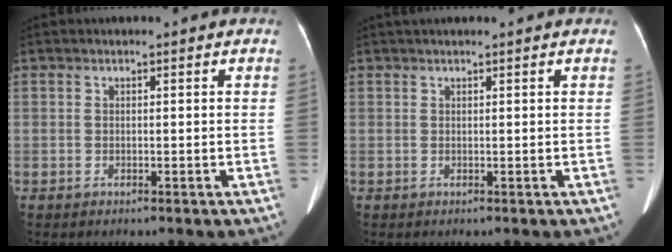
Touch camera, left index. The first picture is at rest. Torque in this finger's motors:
{"motor_torque": [0.30, -0.24, 0.04, 0.01]}